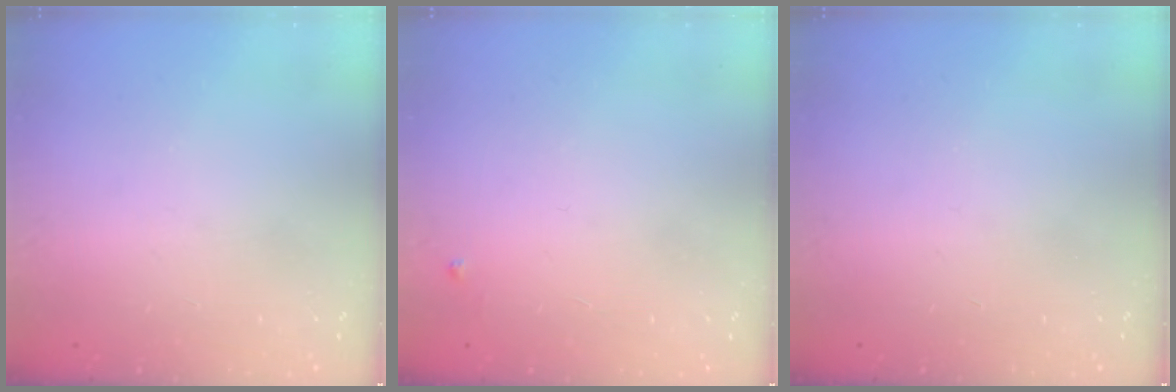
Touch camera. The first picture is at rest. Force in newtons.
{"total": 3.1, "press": 3.1, "slide": 0.5}
{"total": 0.0}